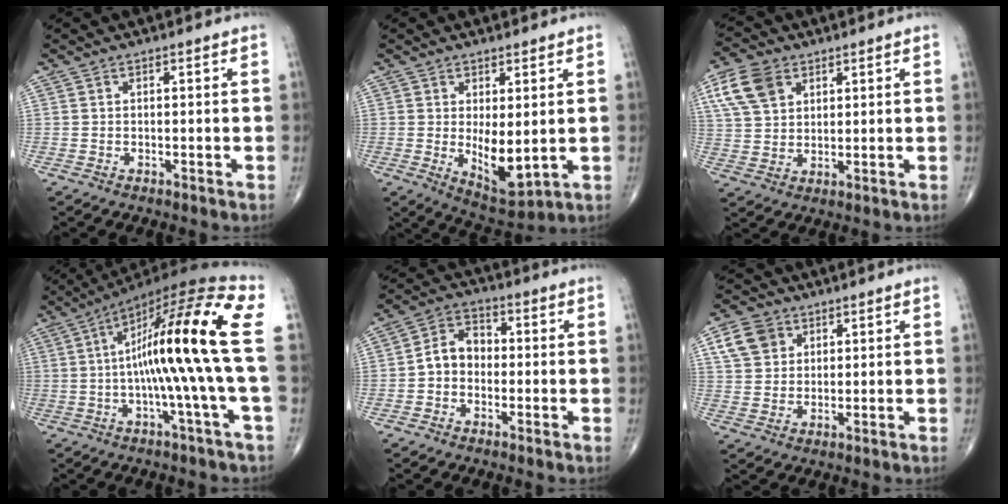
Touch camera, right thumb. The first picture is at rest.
{"total": 8.3, "force": [0.0, 3.3, 7.6], "torque": [-0.105, -0.024, 0.019]}
{"total": 9.2, "force": [4.2, 6.3, 5.3], "torque": [-0.093, -0.004, 0.081]}
{"total": 18.1, "force": [-0.3, -0.1, 18.1], "torque": [-0.315, 0.037, -0.015]}
{"total": 6.5, "force": [-0.9, 5.1, 3.9], "torque": [-0.050, 0.028, -0.032]}
{"total": 7.0, "force": [3.1, 5.5, 2.9], "torque": [-0.034, -0.004, 0.057]}